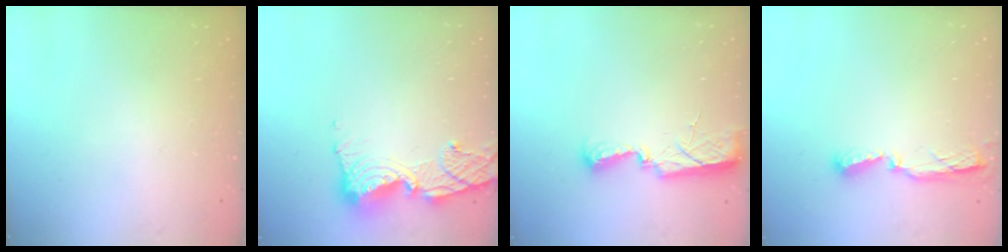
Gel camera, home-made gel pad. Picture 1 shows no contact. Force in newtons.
{"total": 13.3, "press": 13.2, "slide": 1.6}
{"total": 10.7, "press": 9.0, "slide": 5.8}
{"total": 9.5, "press": 7.8, "slide": 5.5}